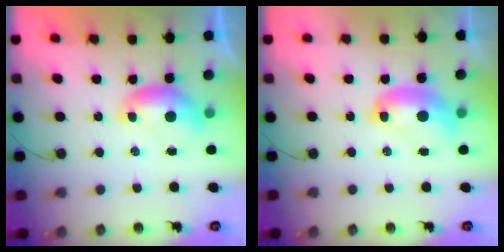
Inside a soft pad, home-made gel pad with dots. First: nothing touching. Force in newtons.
{"total": 3.5, "press": 3.5, "slide": 0.2}